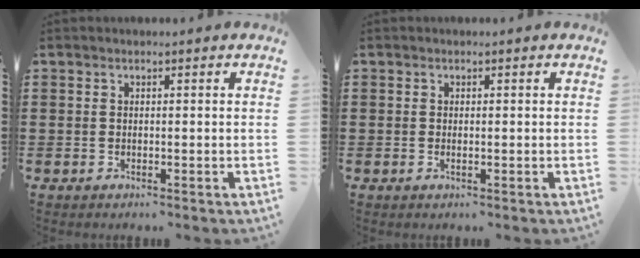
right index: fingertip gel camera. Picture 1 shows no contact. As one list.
[{"total": 0.7, "force": [0.0, 0.0, 0.7], "torque": [-0.016, -0.006, 0.001]}]